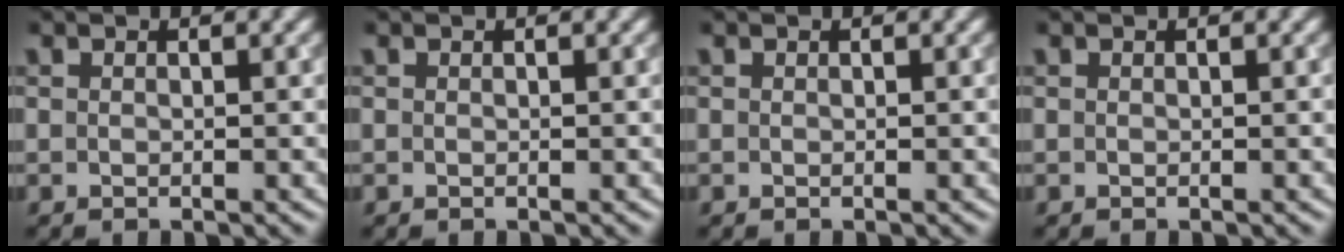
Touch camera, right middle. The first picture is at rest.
{"total": 0.0}
{"total": 0.0}
{"total": 0.0}